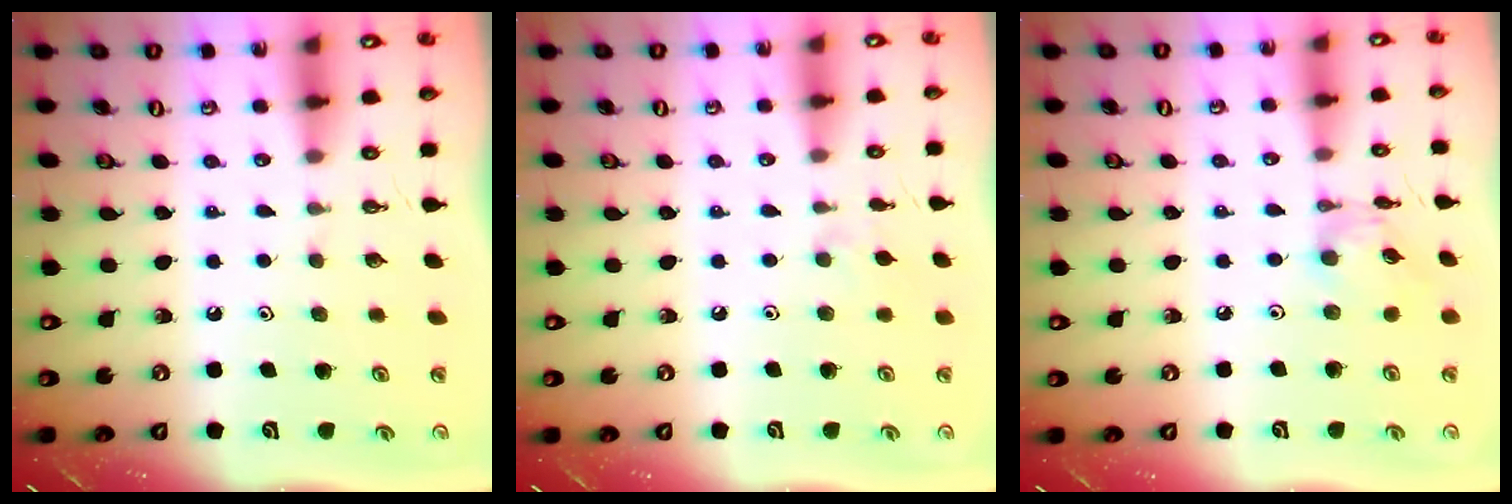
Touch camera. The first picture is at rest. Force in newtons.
{"total": 3.7, "press": 3.7, "slide": 0.6}
{"total": 3.3, "press": 3.3, "slide": 0.3}